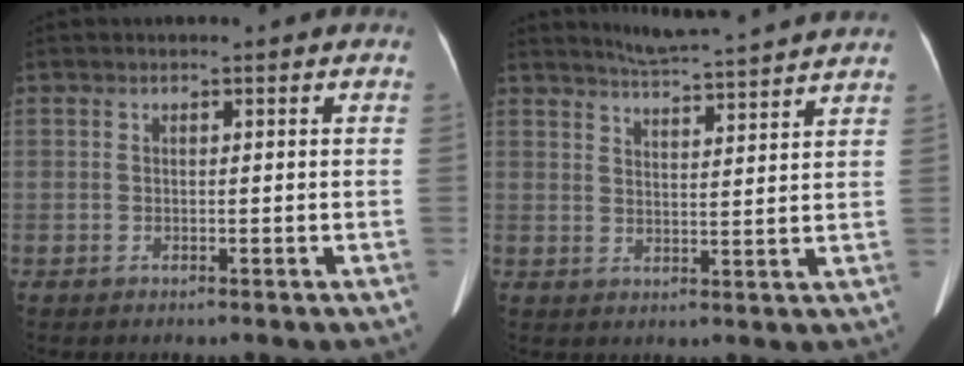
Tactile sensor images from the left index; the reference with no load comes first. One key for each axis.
{"total": 11.6, "fx": 10.9, "fy": -0.5, "fz": 3.8, "tx": -0.071, "ty": 0.012, "tz": 0.146}